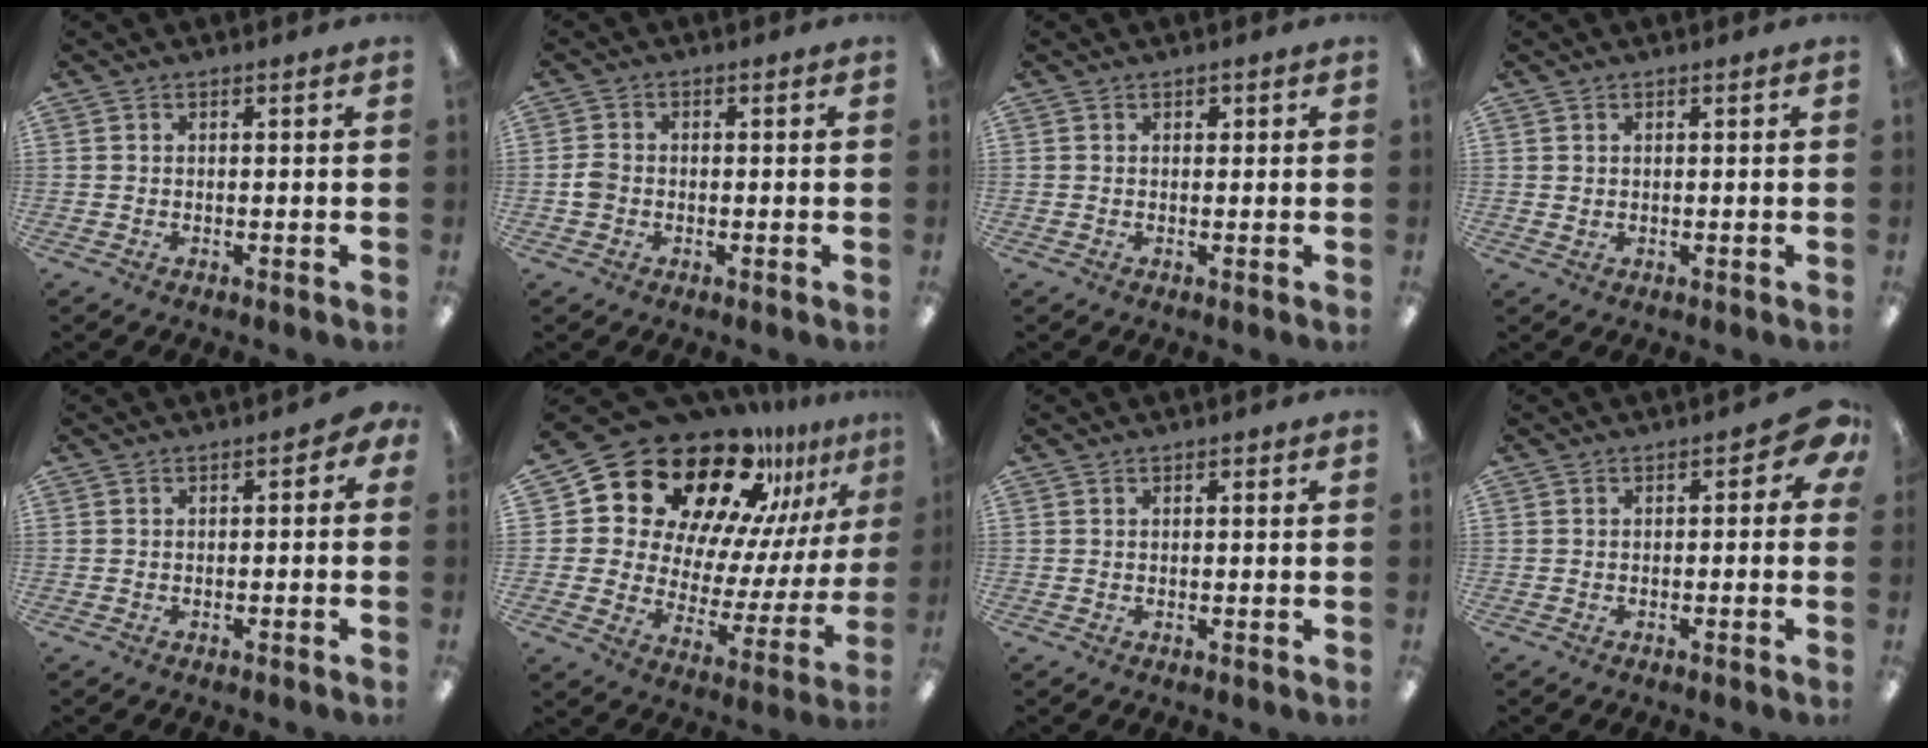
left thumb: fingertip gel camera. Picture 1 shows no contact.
{"total": 3.1, "force": [-0.6, 2.7, 1.4], "torque": [-0.016, 0.005, -0.013]}
{"total": 1.2, "force": [0.7, 0.9, 0.5], "torque": [-0.001, 0.001, 0.009]}
{"total": 1.2, "force": [0.7, 0.9, 0.1], "torque": [0.005, 0.000, 0.011]}
{"total": 1.6, "force": [-1.2, 1.0, 0.2], "torque": [-0.003, 0.007, -0.024]}
{"total": 24.2, "force": [18.0, 12.2, 10.6], "torque": [-0.178, -0.132, 0.325]}
{"total": 0.6, "force": [0.4, 0.4, 0.1], "torque": [-0.003, 0.003, 0.006]}
{"total": 3.7, "force": [0.1, 2.4, 2.8], "torque": [-0.035, 0.003, -0.001]}